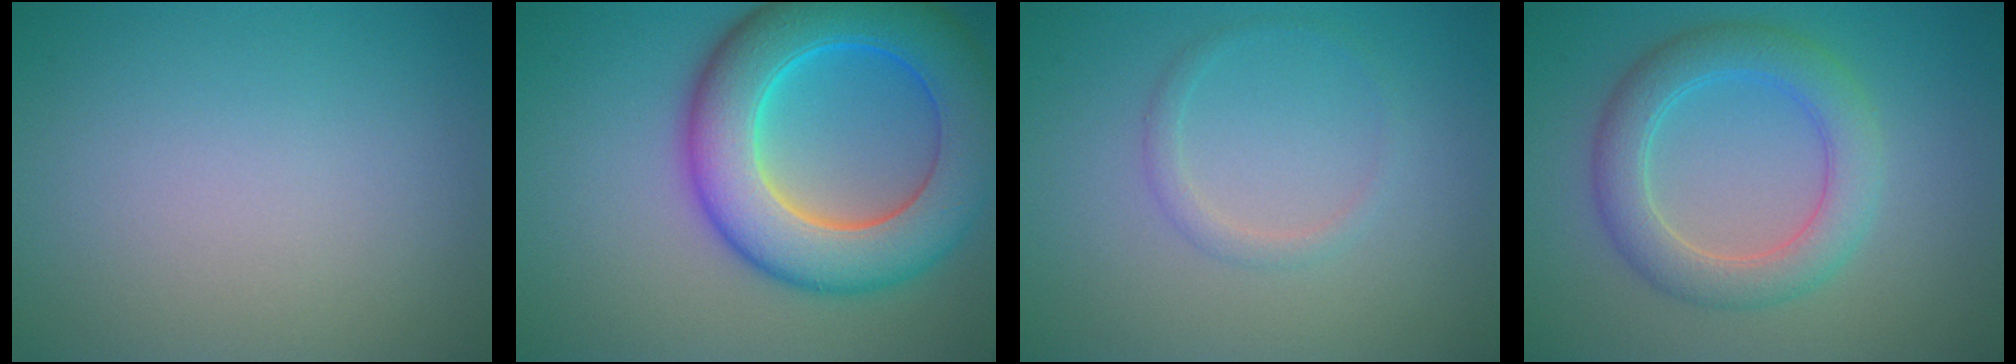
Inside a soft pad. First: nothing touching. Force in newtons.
{"total": 11.0, "press": 11.0, "slide": 0.2}
{"total": 1.2, "press": 1.2, "slide": 0.1}
{"total": 4.7, "press": 4.7, "slide": 0.0}